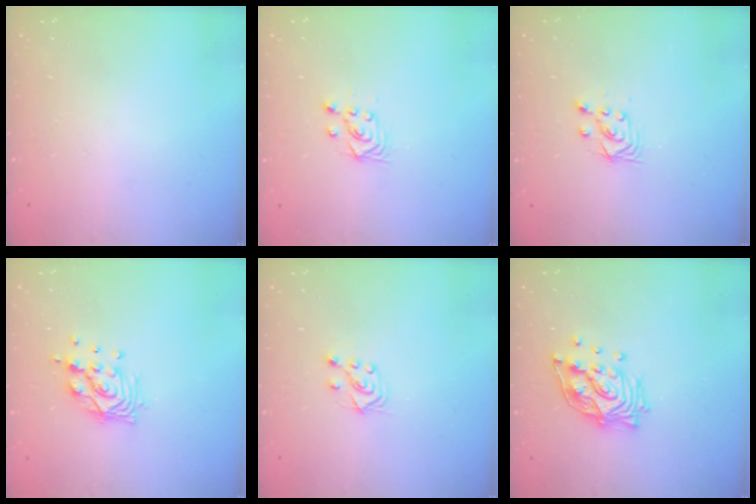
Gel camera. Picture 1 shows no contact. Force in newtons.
{"total": 3.6, "press": 3.3, "slide": 1.5}
{"total": 3.5, "press": 3.2, "slide": 1.4}
{"total": 10.7, "press": 10.6, "slide": 1.1}
{"total": 5.7, "press": 5.7, "slide": 0.8}
{"total": 13.9, "press": 13.8, "slide": 1.4}